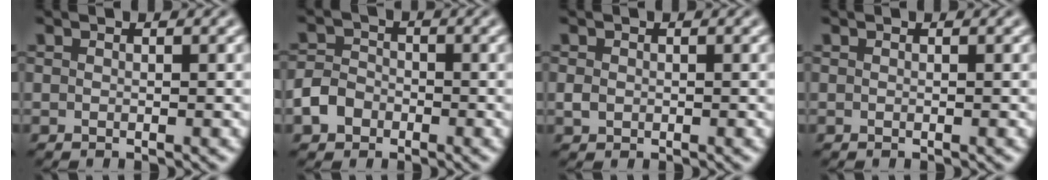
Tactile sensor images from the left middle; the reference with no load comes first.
{"total": 2.9, "force": [-1.4, 2.2, 1.2], "torque": [-0.022, 0.003, -0.032]}
{"total": 1.0, "force": [-0.1, 0.9, 0.5], "torque": [-0.010, -0.003, -0.003]}
{"total": 0.0}